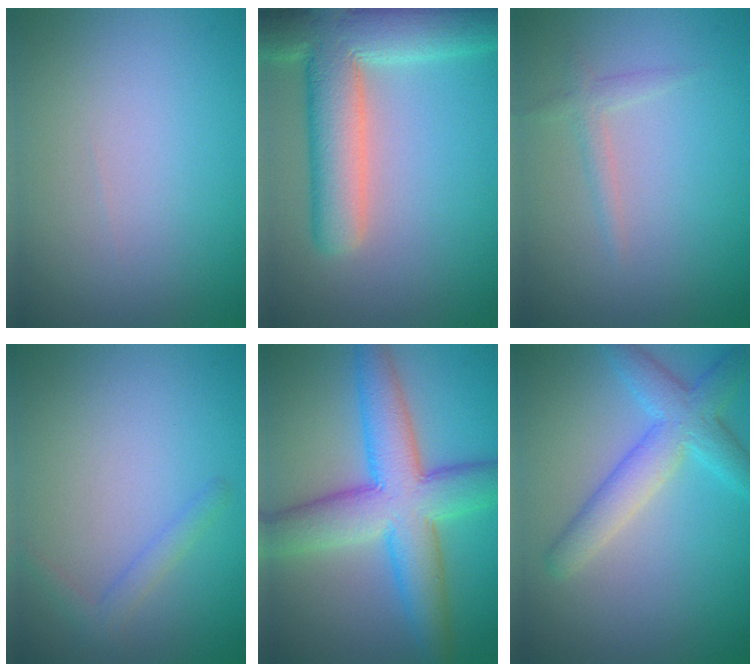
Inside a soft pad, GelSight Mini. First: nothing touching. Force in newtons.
{"total": 9.7, "press": 9.6, "slide": 1.2}
{"total": 1.3, "press": 1.3, "slide": 0.0}
{"total": 1.4, "press": 1.4, "slide": 0.1}
{"total": 9.0, "press": 9.0, "slide": 0.1}
{"total": 4.5, "press": 4.5, "slide": 0.3}